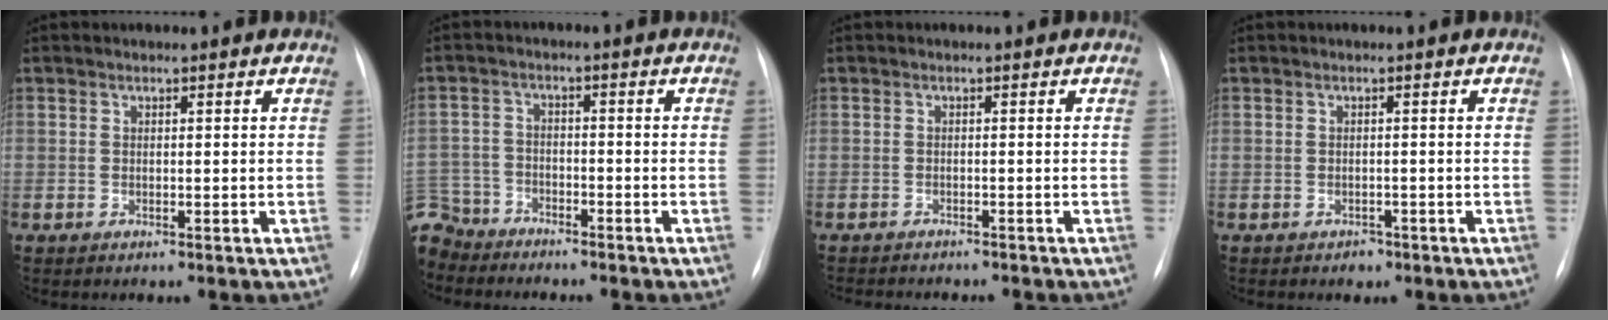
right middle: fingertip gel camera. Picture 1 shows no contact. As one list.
[{"total": 9.1, "force": [-8.0, 4.2, 0.9], "torque": [-0.034, 0.004, -0.151]}, {"total": 7.0, "force": [-6.3, 1.6, 2.6], "torque": [-0.031, -0.001, -0.082]}, {"total": 1.4, "force": [-0.9, 1.0, 0.3], "torque": [-0.006, 0.002, -0.011]}]